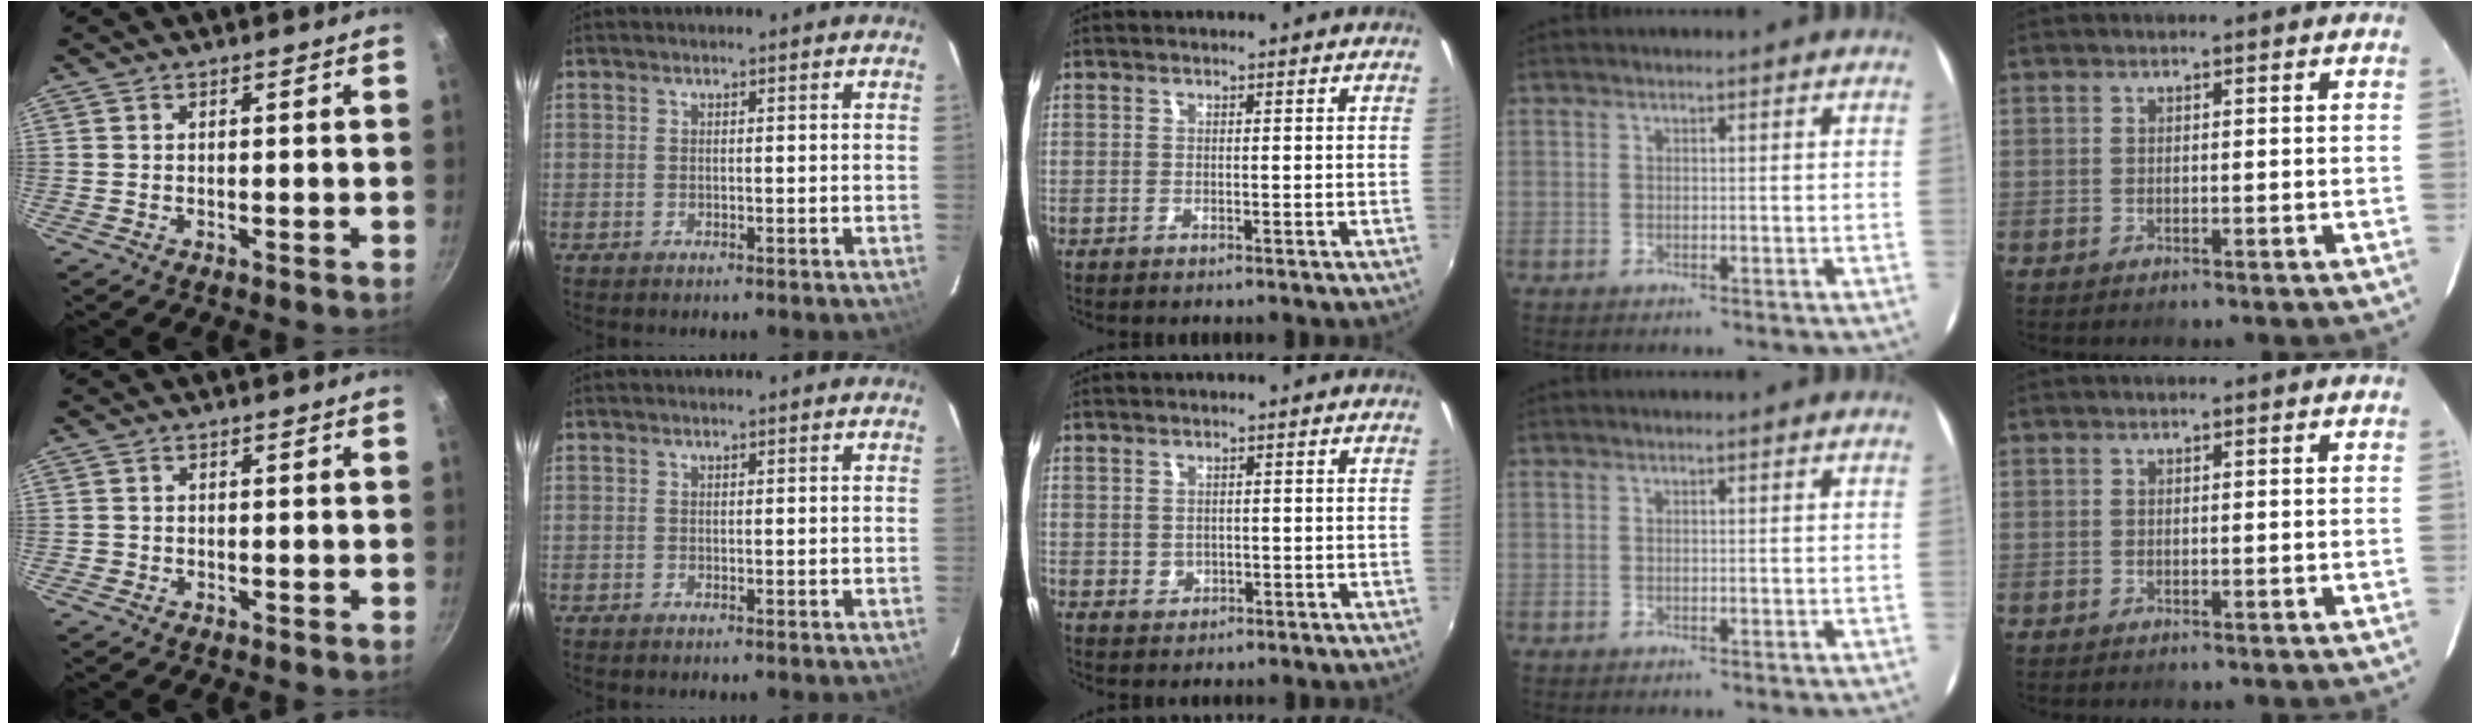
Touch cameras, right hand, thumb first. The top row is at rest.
{"thumb": {"total": 0.7, "force": [-0.2, 0.7, 0.0], "torque": [0.001, 0.002, -0.004]}, "middle": {"total": 1.3, "force": [0.1, 1.2, 0.4], "torque": [-0.004, 0.002, 0.002]}}